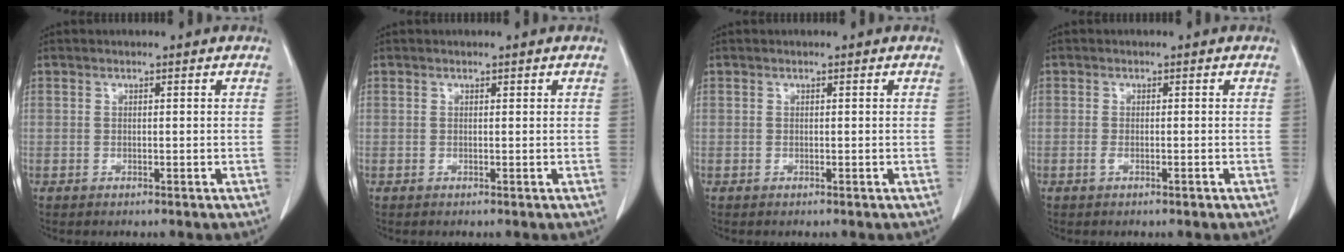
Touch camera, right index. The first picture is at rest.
{"total": 0.0}
{"total": 0.0}
{"total": 1.2, "force": [-0.5, 0.3, 1.1], "torque": [-0.022, -0.002, -0.006]}